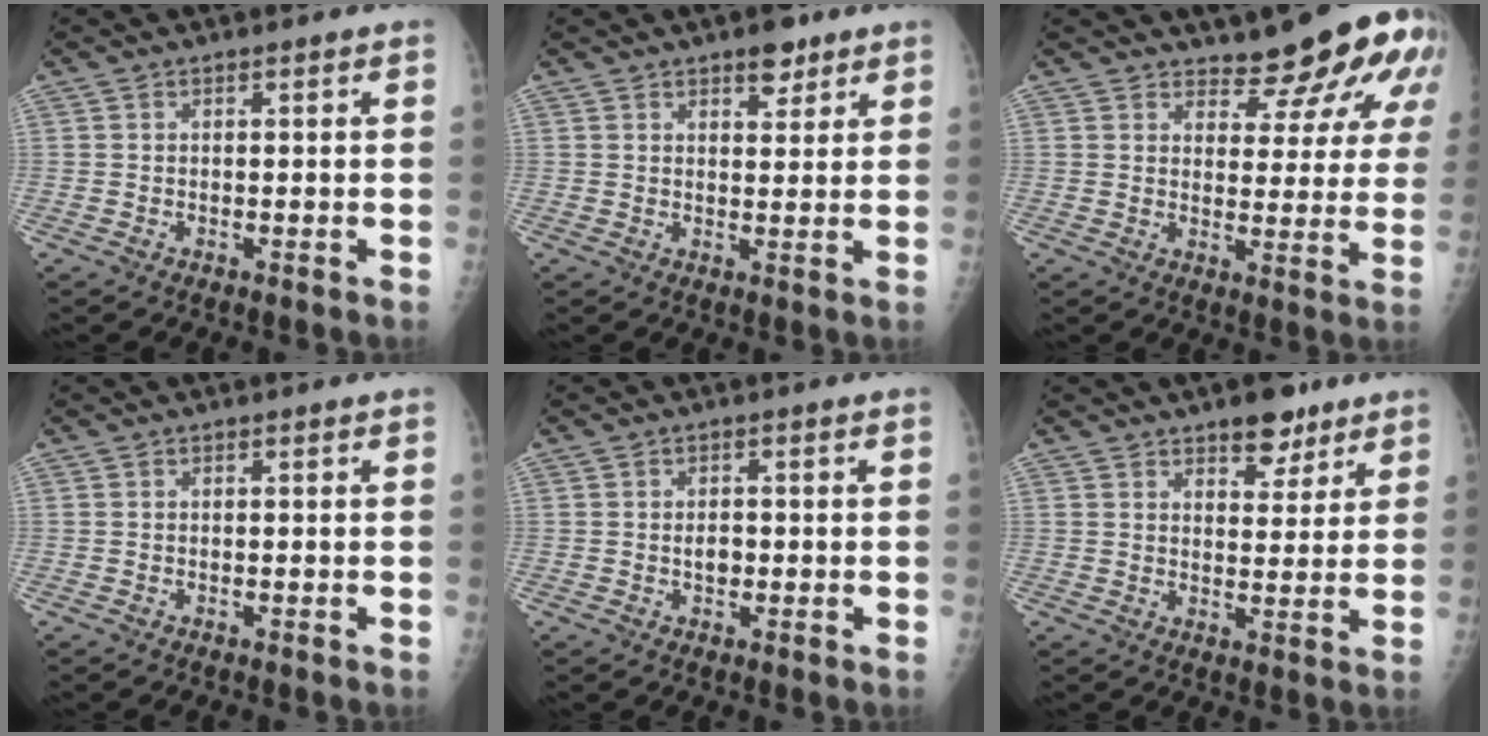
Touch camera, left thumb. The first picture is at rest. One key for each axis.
{"total": 4.5, "fx": 3.0, "fy": 2.1, "fz": 2.5, "tx": -0.016, "ty": -0.016, "tz": 0.042}
{"total": 10.9, "fx": 8.5, "fy": 3.8, "fz": 5.8, "tx": -0.043, "ty": -0.058, "tz": 0.100}
{"total": 0.0}
{"total": 2.0, "fx": -0.3, "fy": 1.4, "fz": 1.4, "tx": -0.015, "ty": 0.003, "tz": -0.003}
{"total": 7.2, "fx": 5.0, "fy": 3.5, "fz": 3.9, "tx": -0.023, "ty": -0.026, "tz": 0.070}